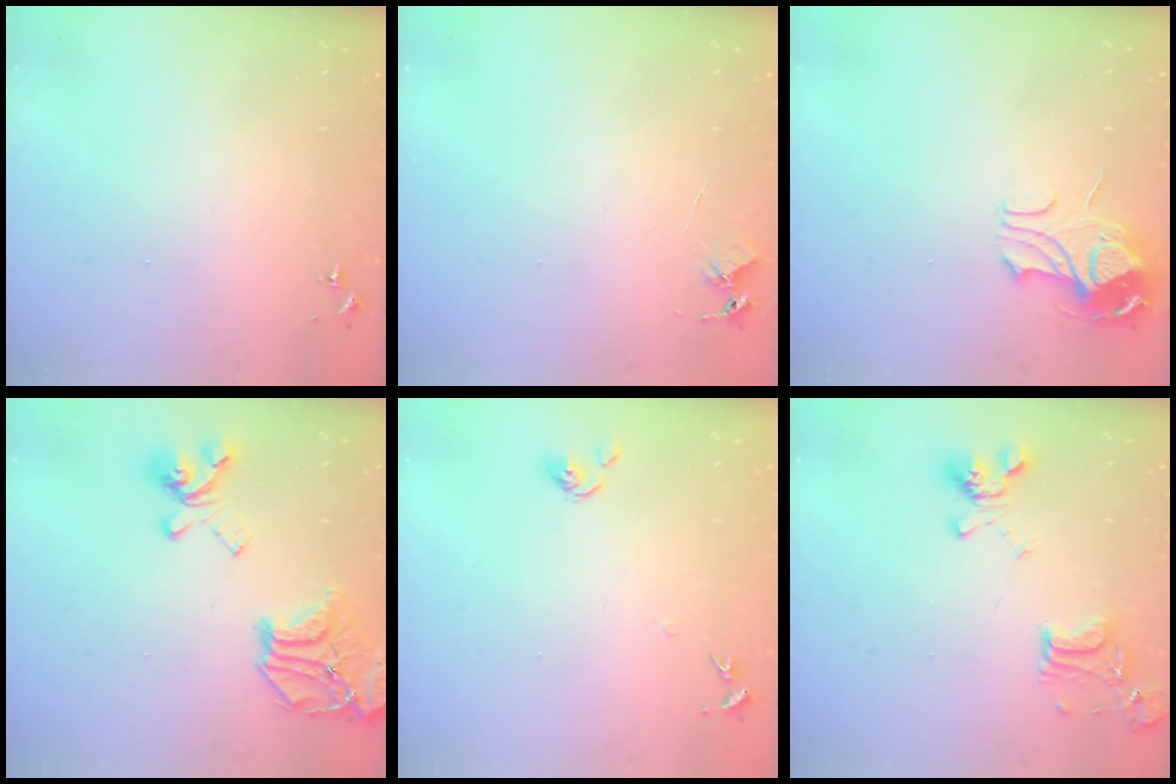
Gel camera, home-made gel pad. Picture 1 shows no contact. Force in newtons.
{"total": 4.9, "press": 4.9, "slide": 0.3}
{"total": 9.6, "press": 9.6, "slide": 1.1}
{"total": 20.3, "press": 20.2, "slide": 2.2}
{"total": 6.7, "press": 6.7, "slide": 0.6}
{"total": 15.8, "press": 15.7, "slide": 1.4}